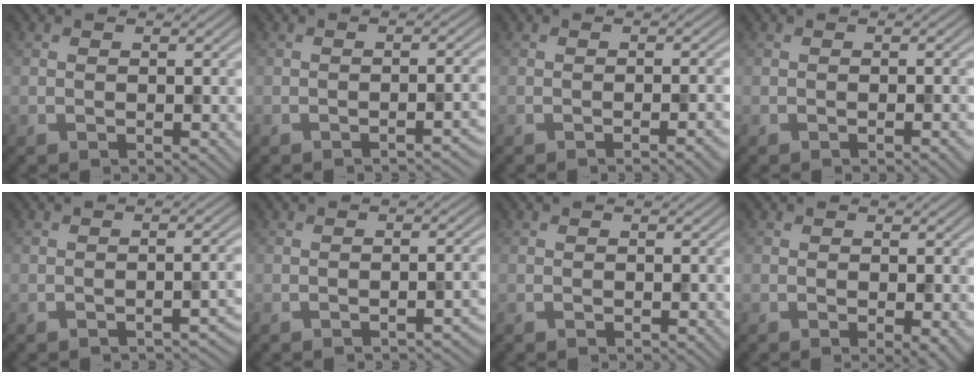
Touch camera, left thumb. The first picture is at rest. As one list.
[{"total": 3.3, "force": [-1.8, 0.6, 2.6], "torque": [-0.027, 0.008, -0.034]}, {"total": 2.7, "force": [-1.1, 0.6, 2.4], "torque": [-0.021, 0.007, -0.023]}, {"total": 1.6, "force": [-0.5, 0.3, 1.5], "torque": [-0.015, 0.003, -0.010]}, {"total": 2.4, "force": [-1.5, 0.6, 1.8], "torque": [-0.022, 0.005, -0.024]}, {"total": 2.4, "force": [-1.4, 0.5, 1.9], "torque": [-0.021, 0.006, -0.024]}, {"total": 0.0}, {"total": 1.6, "force": [0.0, 0.4, 1.5], "torque": [-0.020, -0.007, -0.001]}]